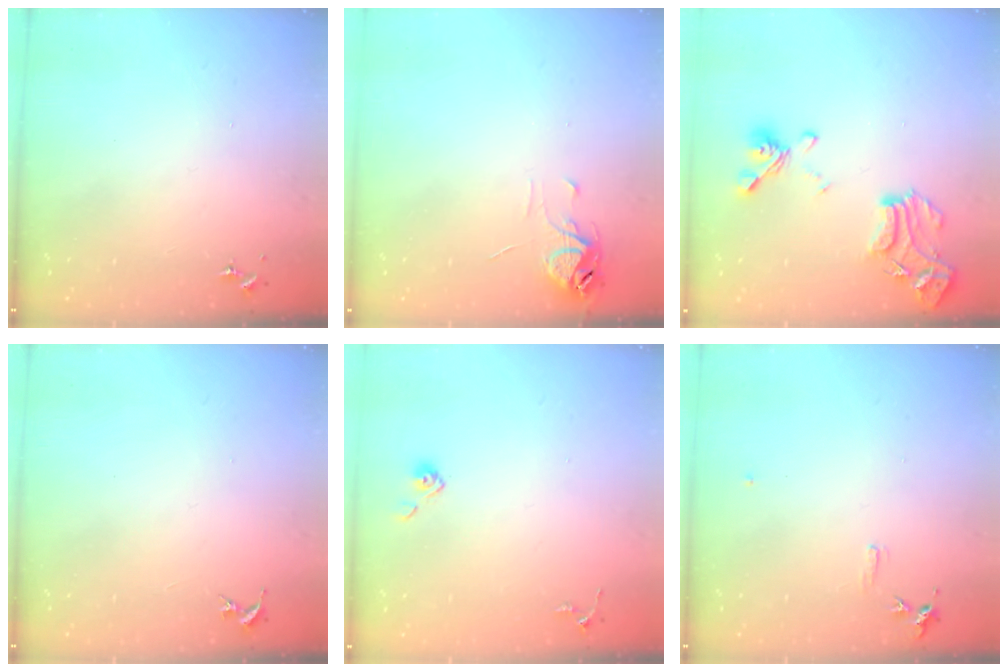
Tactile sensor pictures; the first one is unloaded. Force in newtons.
{"total": 6.4, "press": 6.4, "slide": 0.5}
{"total": 16.4, "press": 16.4, "slide": 1.4}
{"total": 0.0}
{"total": 4.0, "press": 4.0, "slide": 0.4}
{"total": 5.6, "press": 5.5, "slide": 0.7}